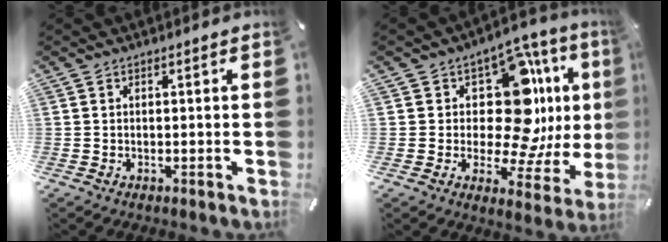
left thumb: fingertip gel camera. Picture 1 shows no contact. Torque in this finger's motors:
{"motor_torque": [1.61, 1.58, 0.71, -0.44, 0.00]}